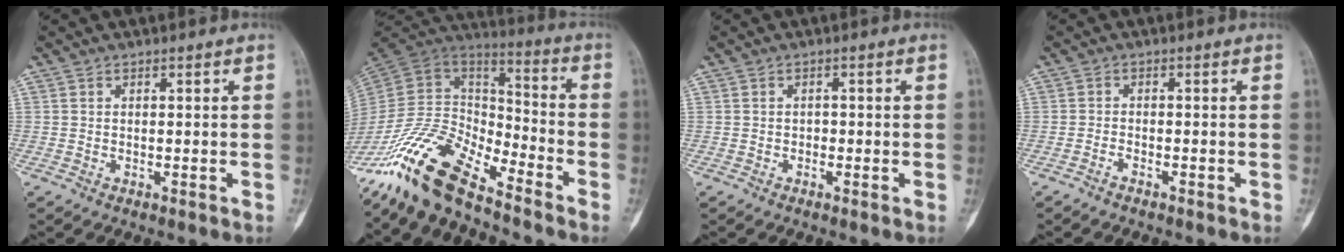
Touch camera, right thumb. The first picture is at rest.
{"total": 17.3, "force": [-13.7, 5.7, 8.9], "torque": [-0.157, 0.087, -0.268]}
{"total": 0.8, "force": [-0.5, 0.6, 0.3], "torque": [0.002, 0.003, -0.014]}
{"total": 1.1, "force": [-1.0, 0.3, 0.4], "torque": [-0.013, 0.007, -0.018]}